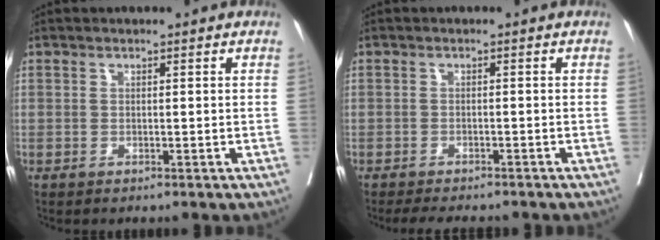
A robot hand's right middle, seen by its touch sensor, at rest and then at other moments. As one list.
[{"total": 6.0, "force": [-5.2, 1.6, 2.4], "torque": [-0.025, -0.005, -0.073]}]